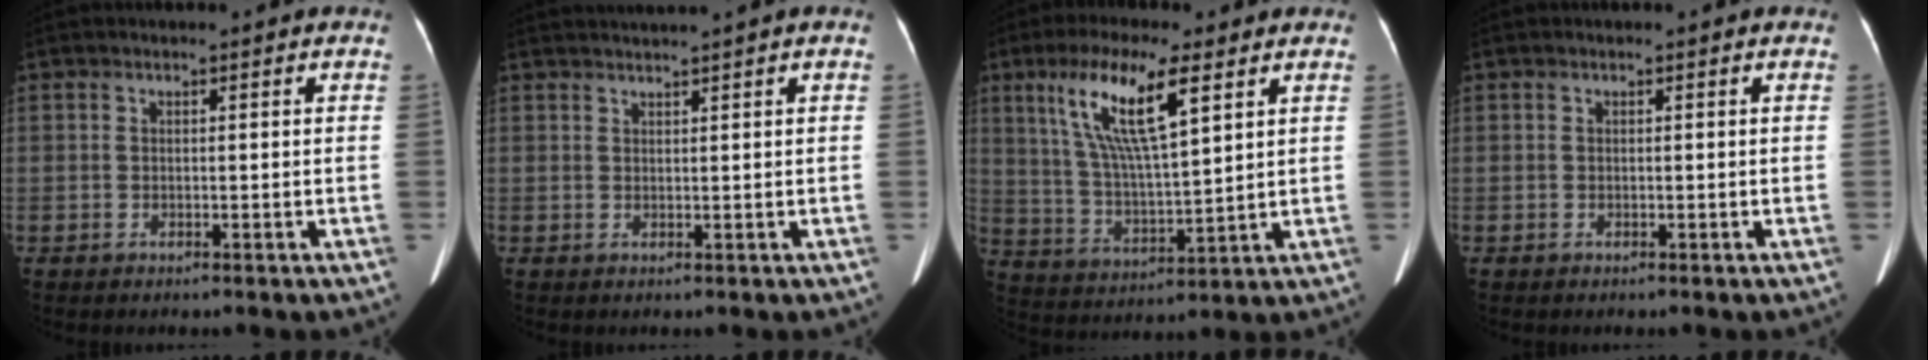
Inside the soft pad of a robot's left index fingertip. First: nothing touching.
{"total": 2.6, "force": [2.1, -1.1, 0.9], "torque": [-0.012, 0.013, 0.041]}
{"total": 12.5, "force": [5.8, 2.0, 10.9], "torque": [-0.222, 0.001, 0.112]}
{"total": 0.0}